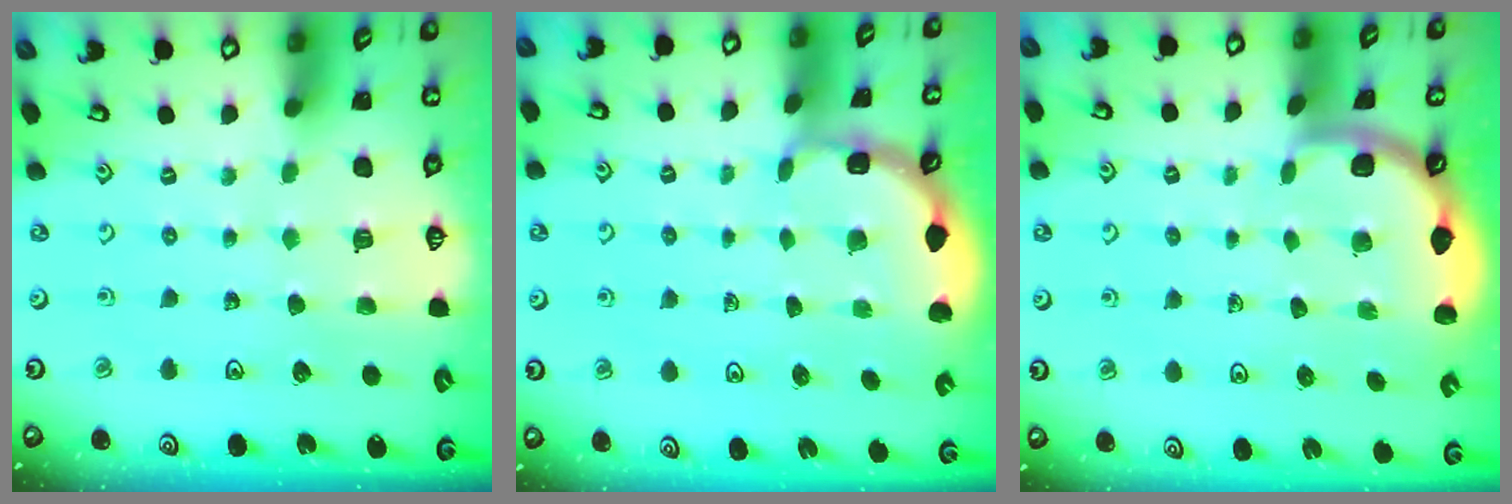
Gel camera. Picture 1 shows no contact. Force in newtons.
{"total": 1.9, "press": 1.9, "slide": 0.2}
{"total": 1.5, "press": 1.5, "slide": 0.0}